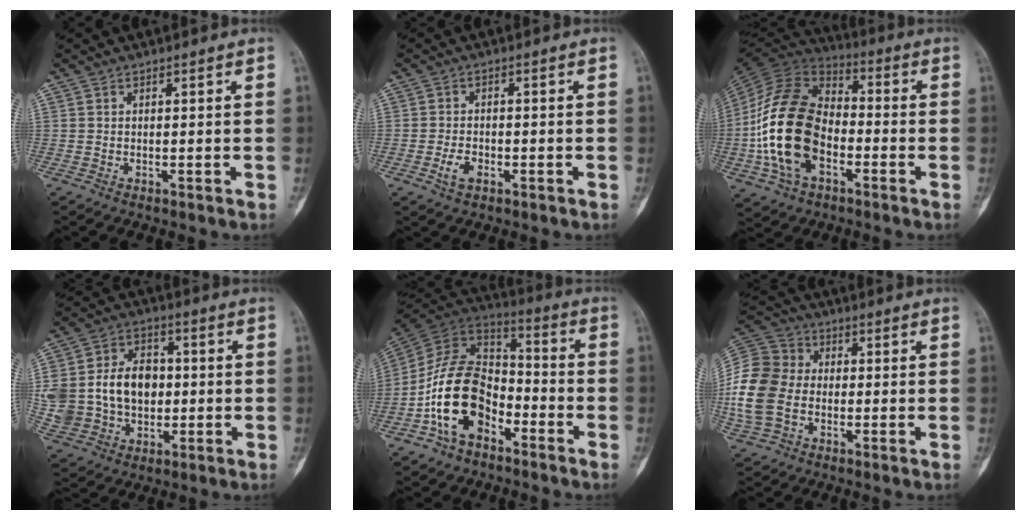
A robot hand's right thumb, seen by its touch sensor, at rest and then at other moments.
{"total": 3.3, "force": [-1.4, 1.9, 2.3], "torque": [-0.042, 0.006, -0.023]}
{"total": 20.8, "force": [-4.3, 13.2, 15.5], "torque": [-0.296, 0.026, -0.082]}
{"total": 18.8, "force": [0.3, 14.4, 12.0], "torque": [-0.228, 0.023, 0.024]}
{"total": 17.6, "force": [-6.9, 11.2, 11.6], "torque": [-0.191, 0.066, -0.134]}
{"total": 16.0, "force": [-1.8, 12.2, 10.2], "torque": [-0.216, 0.025, -0.038]}